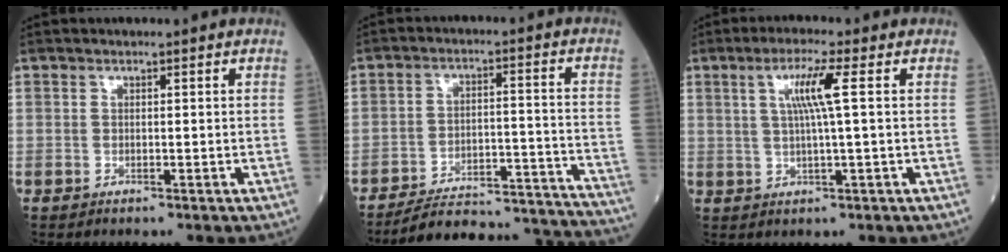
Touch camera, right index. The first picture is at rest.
{"total": 22.0, "force": [-21.4, 1.8, 4.6], "torque": [-0.031, 0.017, -0.284]}
{"total": 5.5, "force": [1.4, -0.7, 5.3], "torque": [-0.102, 0.003, 0.028]}